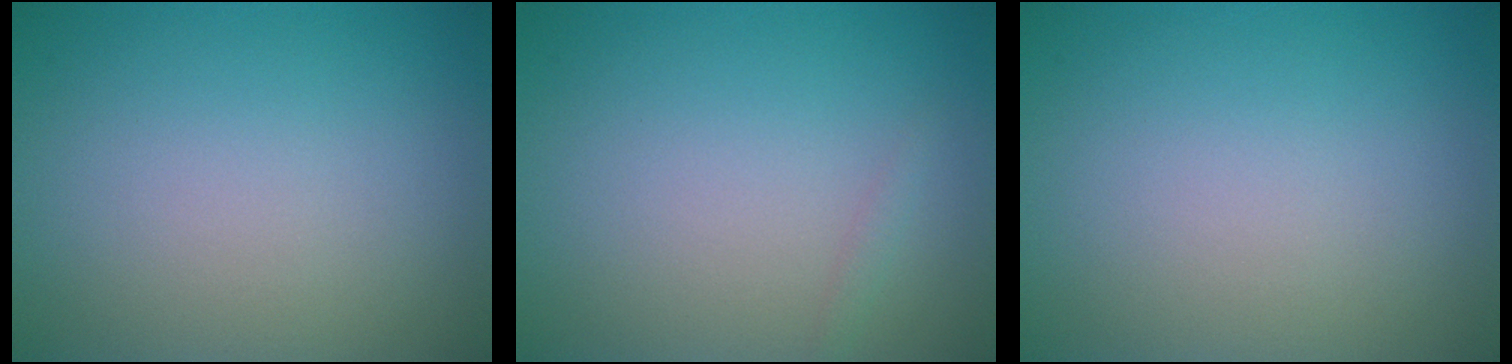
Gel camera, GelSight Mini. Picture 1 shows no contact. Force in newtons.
{"total": 0.6, "press": 0.6, "slide": 0.0}
{"total": 0.0}